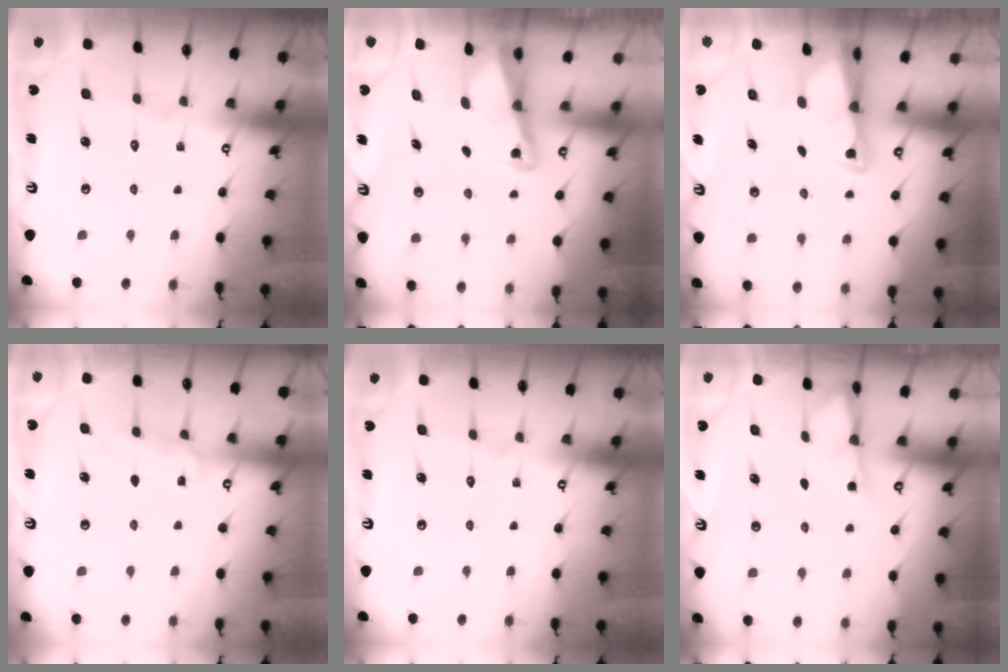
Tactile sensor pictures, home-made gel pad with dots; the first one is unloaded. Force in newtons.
{"total": 2.7, "press": 2.7, "slide": 0.6}
{"total": 2.4, "press": 2.4, "slide": 0.5}
{"total": 5.2, "press": 5.2, "slide": 0.5}
{"total": 0.0}
{"total": 1.9, "press": 1.8, "slide": 0.4}